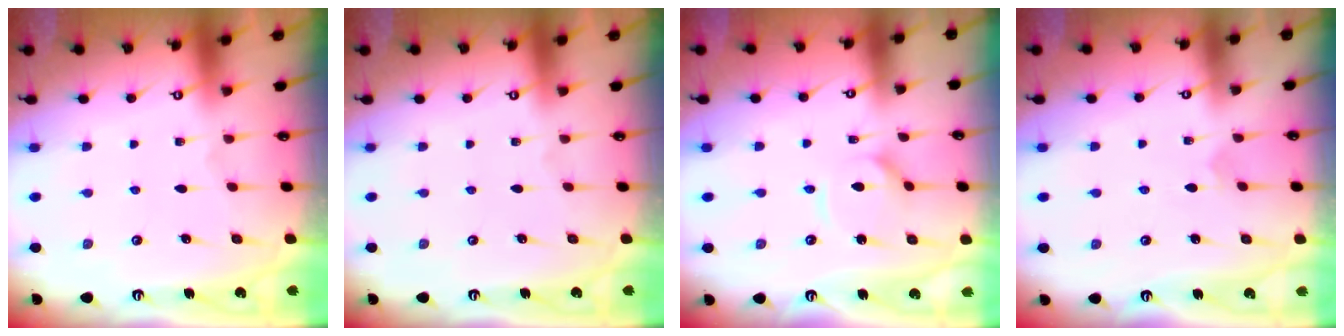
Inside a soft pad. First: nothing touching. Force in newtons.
{"total": 0.0}
{"total": 5.4, "press": 5.4, "slide": 0.4}
{"total": 3.5, "press": 3.5, "slide": 0.3}